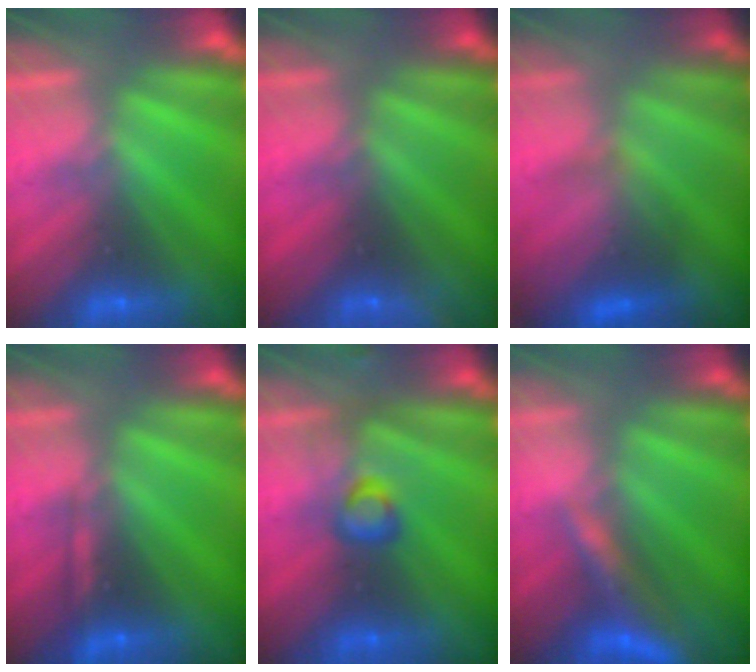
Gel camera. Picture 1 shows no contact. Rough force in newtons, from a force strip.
{"total": 2.4}
{"total": 4.2}
{"total": 2.2}
{"total": 2.7}
{"total": 7.6}